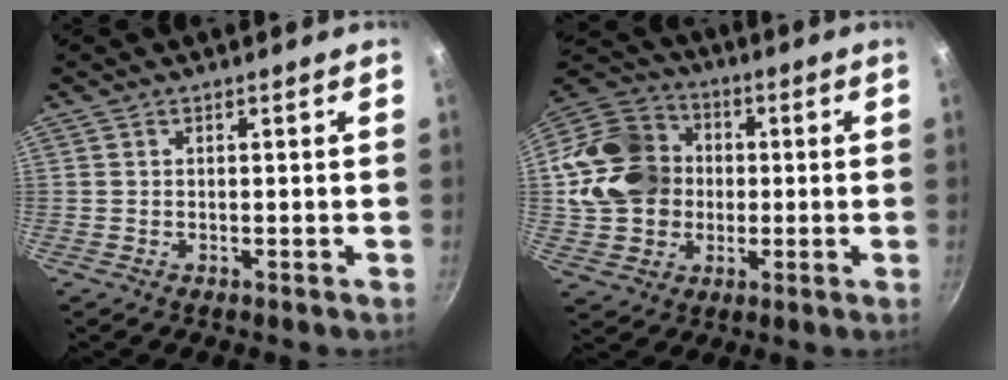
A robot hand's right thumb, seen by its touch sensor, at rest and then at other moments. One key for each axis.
{"total": 18.5, "fx": 0.4, "fy": 15.7, "fz": 9.7, "tx": -0.164, "ty": 0.038, "tz": 0.009}